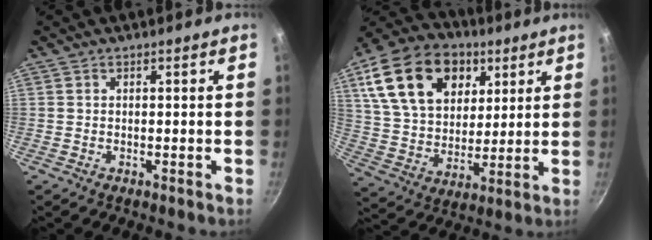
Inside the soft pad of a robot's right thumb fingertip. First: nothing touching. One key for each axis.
{"total": 22.8, "fx": 9.3, "fy": 15.7, "fz": 13.7, "tx": -0.222, "ty": -0.015, "tz": 0.166}